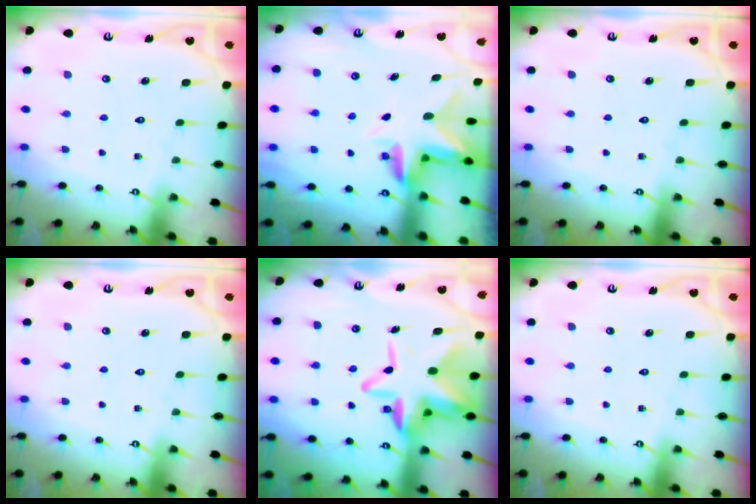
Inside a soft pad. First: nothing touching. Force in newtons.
{"total": 3.8, "press": 3.8, "slide": 0.5}
{"total": 0.0}
{"total": 0.0}
{"total": 15.4, "press": 15.1, "slide": 2.8}
{"total": 0.0}